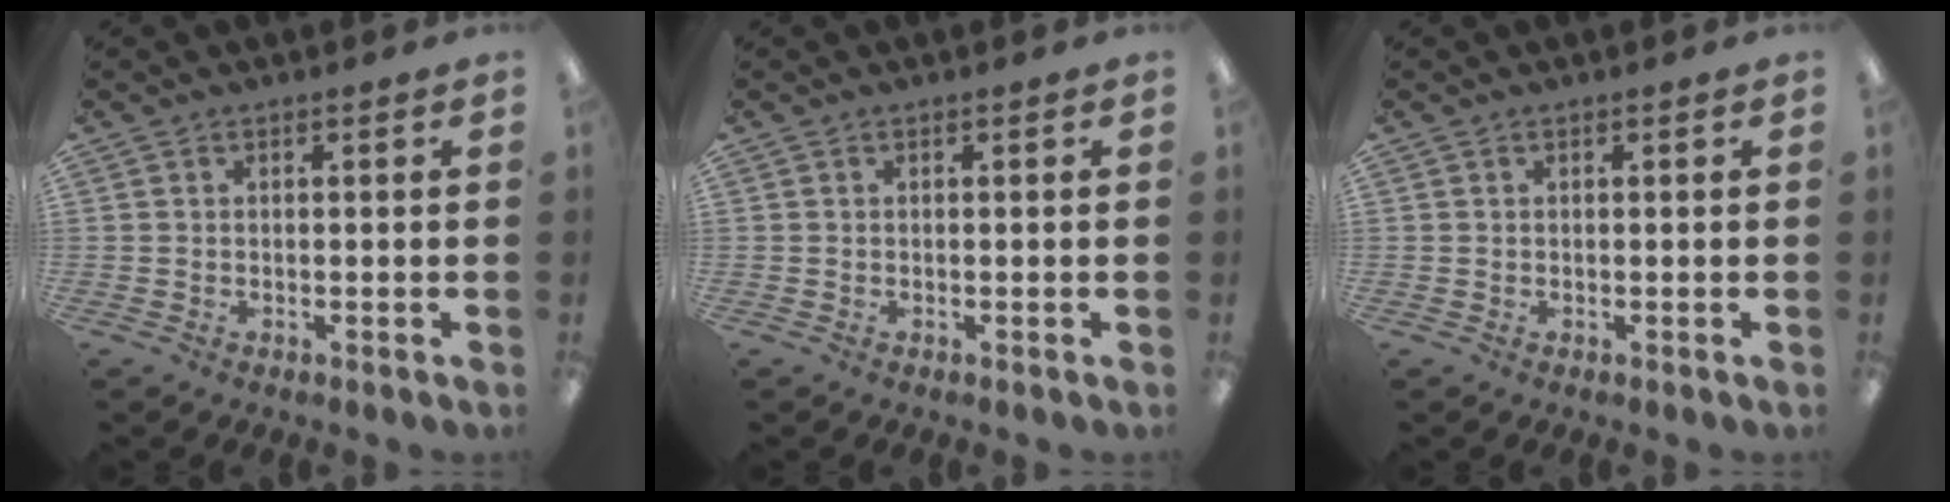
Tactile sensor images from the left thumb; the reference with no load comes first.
{"total": 0.0}
{"total": 0.0}